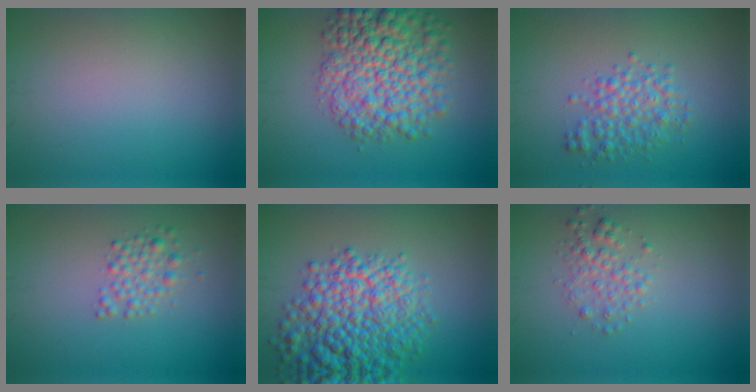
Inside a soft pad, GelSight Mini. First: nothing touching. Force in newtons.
{"total": 8.4, "press": 8.4, "slide": 0.2}
{"total": 3.3, "press": 3.3, "slide": 0.1}
{"total": 2.0, "press": 2.0, "slide": 0.1}
{"total": 9.2, "press": 9.2, "slide": 0.5}
{"total": 2.1, "press": 2.1, "slide": 0.1}